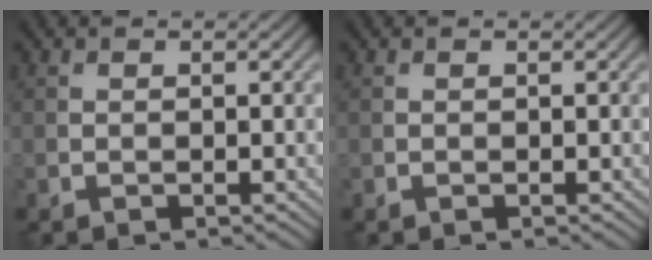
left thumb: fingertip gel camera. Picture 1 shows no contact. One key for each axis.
{"total": 0.0}